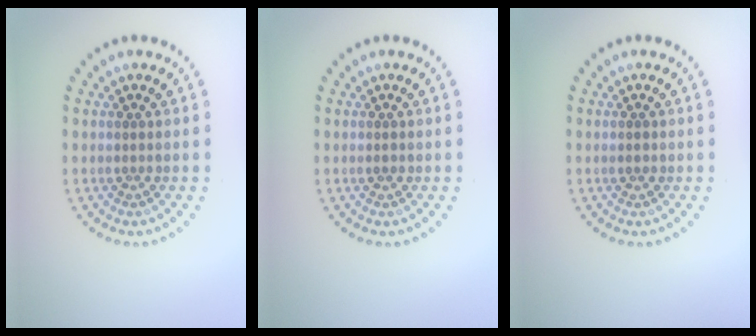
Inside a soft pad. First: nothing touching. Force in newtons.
{"total": 0.6, "press": 0.6, "slide": 0.2}
{"total": 0.7, "press": 0.7, "slide": 0.1}